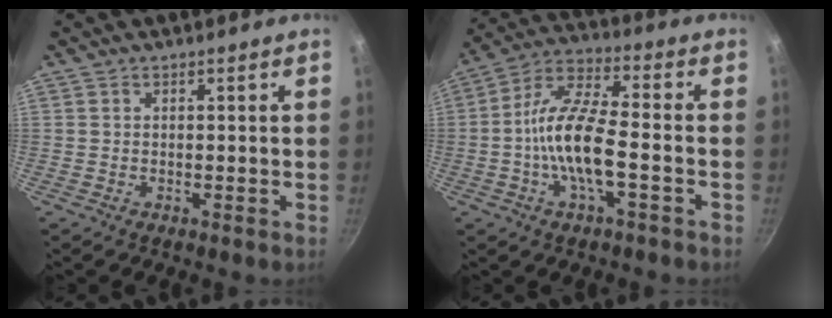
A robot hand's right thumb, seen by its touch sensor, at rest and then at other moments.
{"total": 13.4, "force": [-3.0, 4.6, 12.2], "torque": [-0.233, 0.036, -0.073]}